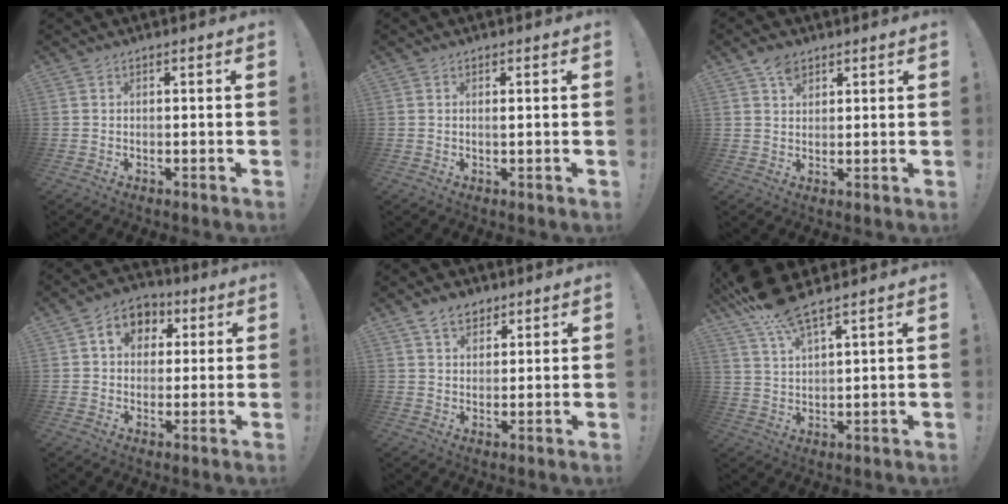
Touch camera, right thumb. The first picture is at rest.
{"total": 0.7, "force": [0.1, -0.1, 0.7], "torque": [-0.011, -0.002, 0.001]}
{"total": 4.9, "force": [3.0, 3.2, 2.3], "torque": [-0.030, -0.009, 0.055]}
{"total": 8.7, "force": [2.3, 7.3, 4.2], "torque": [-0.063, 0.005, 0.047]}
{"total": 6.5, "force": [4.3, 4.1, 2.7], "torque": [-0.042, -0.015, 0.080]}
{"total": 9.4, "force": [7.6, 1.8, 5.2], "torque": [-0.105, -0.038, 0.140]}